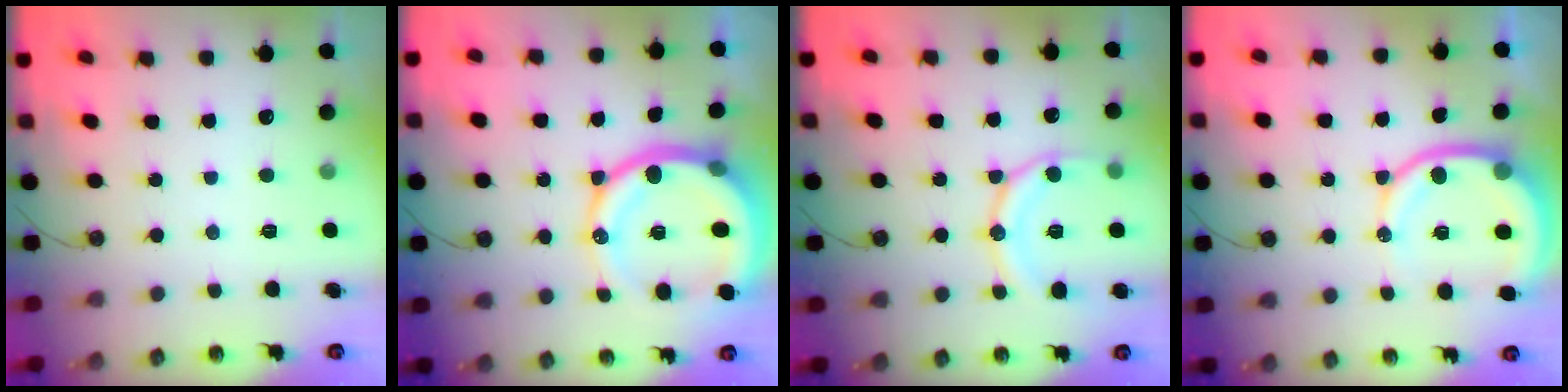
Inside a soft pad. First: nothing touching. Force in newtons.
{"total": 20.1, "press": 20.0, "slide": 2.5}
{"total": 13.3, "press": 13.2, "slide": 1.6}
{"total": 11.7, "press": 11.6, "slide": 1.4}